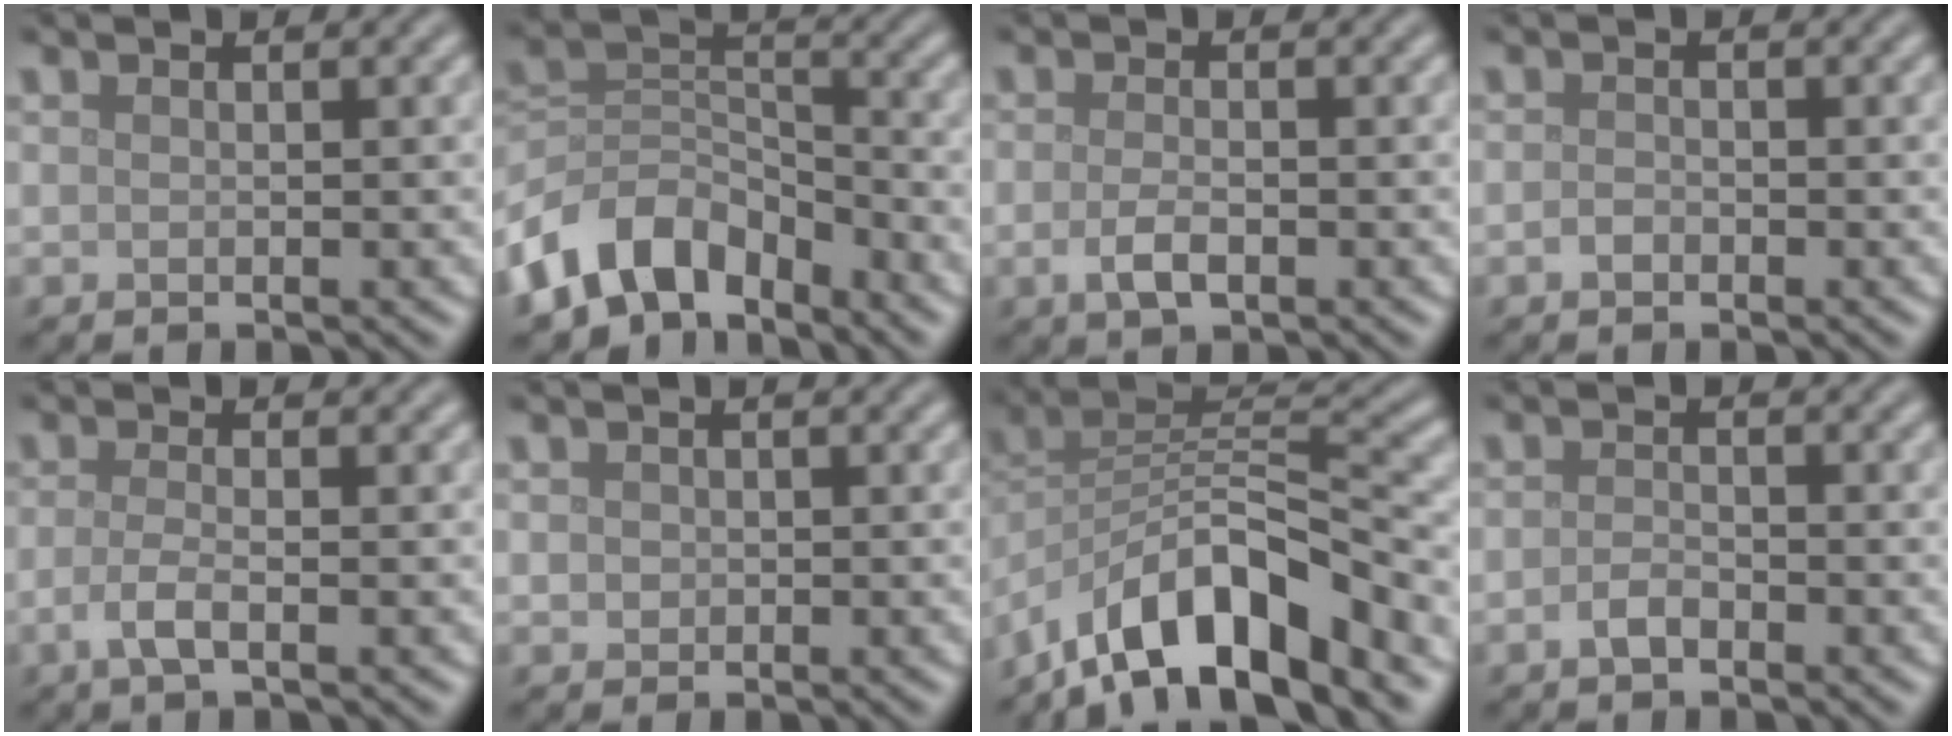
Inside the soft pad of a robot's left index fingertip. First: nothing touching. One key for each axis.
{"total": 8.7, "fx": -5.8, "fy": 5.2, "fz": 3.8, "tx": -0.059, "ty": -0.003, "tz": -0.126}
{"total": 2.2, "fx": -0.8, "fy": 1.0, "fz": 1.8, "tx": -0.039, "ty": -0.004, "tz": -0.016}
{"total": 0.8, "fx": -0.5, "fy": 0.5, "fz": 0.4, "tx": -0.010, "ty": -0.001, "tz": -0.011}
{"total": 2.2, "fx": -0.8, "fy": 0.7, "fz": 2.0, "tx": -0.043, "ty": -0.001, "tz": -0.022}
{"total": 0.9, "fx": 0.1, "fy": 0.8, "fz": 0.3, "tx": -0.001, "ty": -0.001, "tz": 0.000}
{"total": 11.1, "fx": -7.4, "fy": 3.6, "fz": 7.5, "tx": -0.112, "ty": 0.010, "tz": -0.146}
{"total": 1.4, "fx": -0.9, "fy": 0.7, "fz": 0.9, "tx": -0.019, "ty": 0.002, "tz": -0.020}